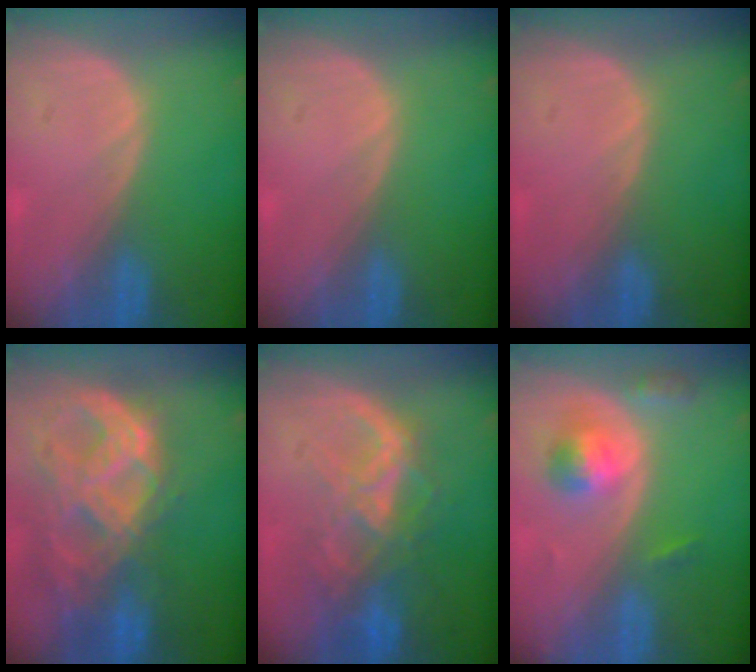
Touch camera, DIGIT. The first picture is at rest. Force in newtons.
{"total": 0.0}
{"total": 0.0}
{"total": 11.4, "press": 9.7, "slide": 6.1}
{"total": 8.9, "press": 7.5, "slide": 4.7}
{"total": 5.2, "press": 4.8, "slide": 2.1}